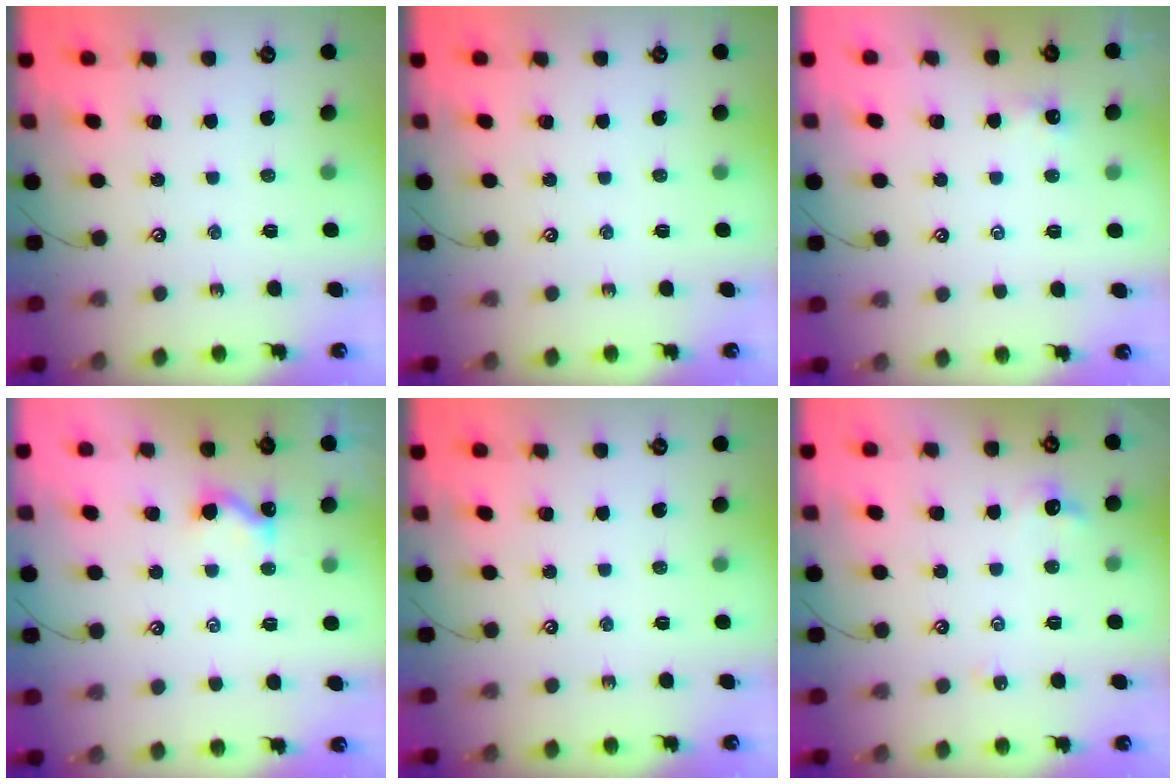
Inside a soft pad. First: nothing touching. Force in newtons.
{"total": 0.0}
{"total": 1.6, "press": 1.6, "slide": 0.2}
{"total": 0.0}
{"total": 0.0}
{"total": 1.3, "press": 1.2, "slide": 0.5}